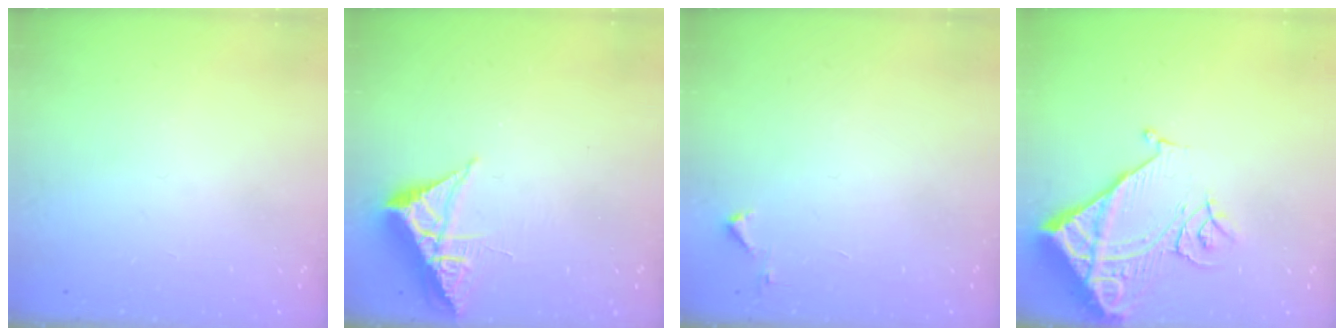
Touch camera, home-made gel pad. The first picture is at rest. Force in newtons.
{"total": 6.1, "press": 6.0, "slide": 0.7}
{"total": 3.1, "press": 3.0, "slide": 0.3}
{"total": 12.1, "press": 12.0, "slide": 1.6}